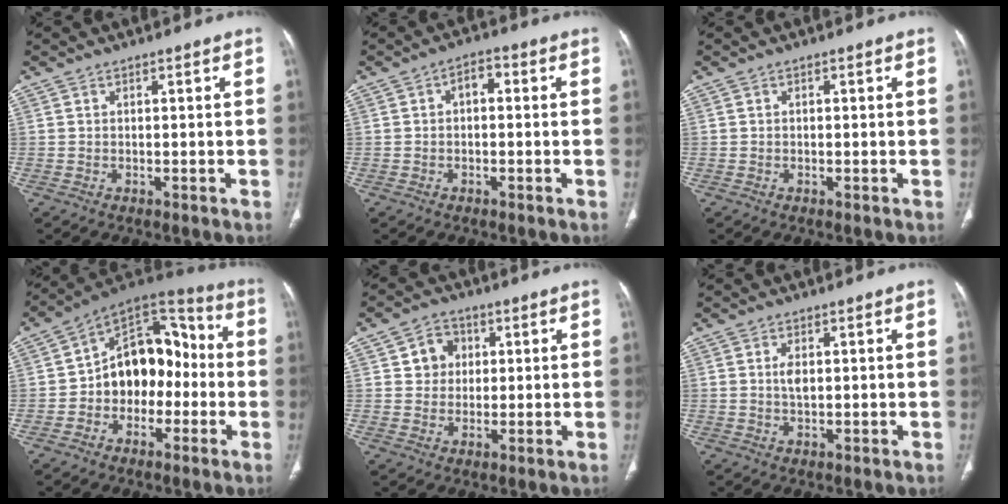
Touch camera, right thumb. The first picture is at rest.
{"total": 3.2, "force": [0.2, 2.0, 2.5], "torque": [-0.031, 0.014, -0.005]}
{"total": 0.0}
{"total": 16.5, "force": [-2.0, 11.5, 11.7], "torque": [-0.129, 0.055, -0.042]}
{"total": 5.9, "force": [1.5, 5.3, 2.2], "torque": [-0.004, 0.001, 0.022]}
{"total": 2.4, "force": [0.5, 1.2, 2.0], "torque": [-0.038, -0.003, 0.010]}